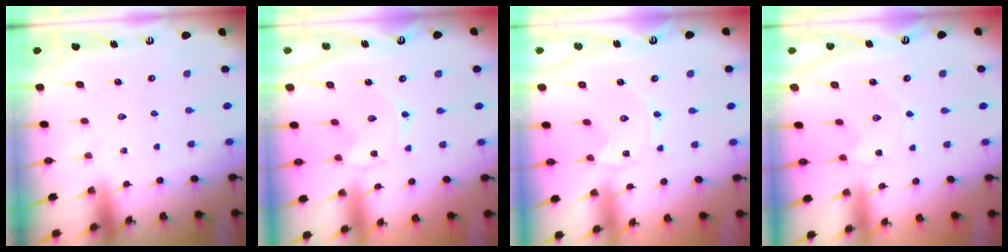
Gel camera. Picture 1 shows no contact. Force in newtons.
{"total": 0.0}
{"total": 0.0}
{"total": 0.9, "press": 0.8, "slide": 0.2}